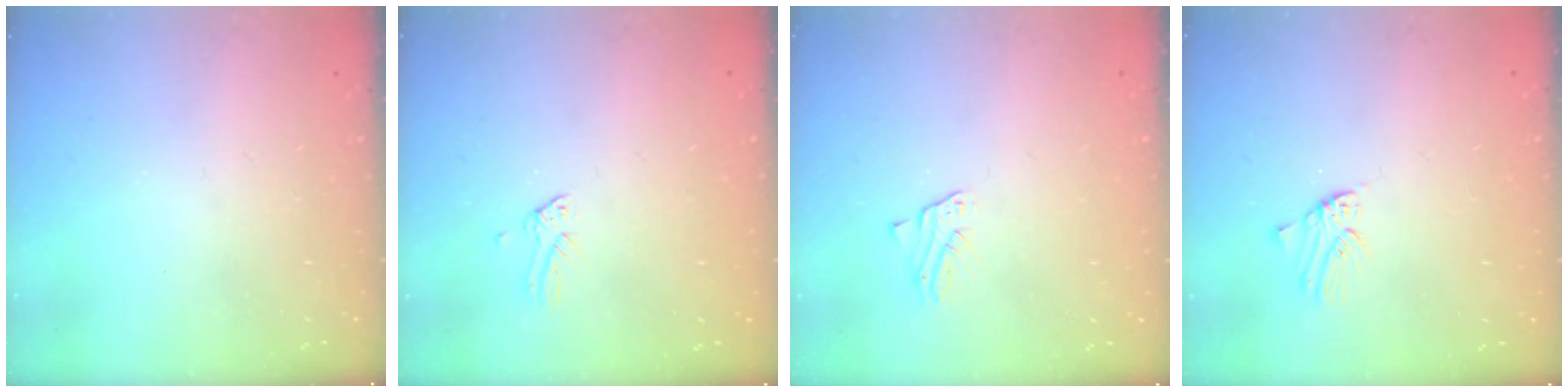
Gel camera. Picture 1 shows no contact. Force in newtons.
{"total": 0.0}
{"total": 1.6, "press": 1.6, "slide": 0.2}
{"total": 0.0}